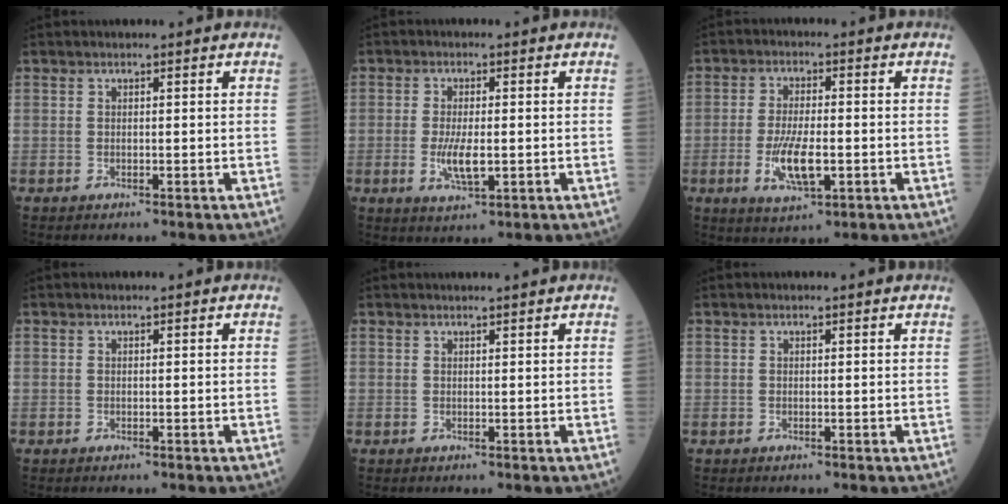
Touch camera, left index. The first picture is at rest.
{"total": 4.7, "force": [-0.9, 1.4, 4.4], "torque": [-0.095, -0.009, -0.013]}
{"total": 7.3, "force": [-2.0, 2.2, 6.6], "torque": [-0.135, -0.011, -0.033]}
{"total": 0.0}
{"total": 2.5, "force": [2.3, -0.3, 0.9], "torque": [-0.007, 0.013, 0.033]}
{"total": 1.0, "force": [-0.8, -0.3, -0.5], "torque": [0.003, -0.002, -0.014]}